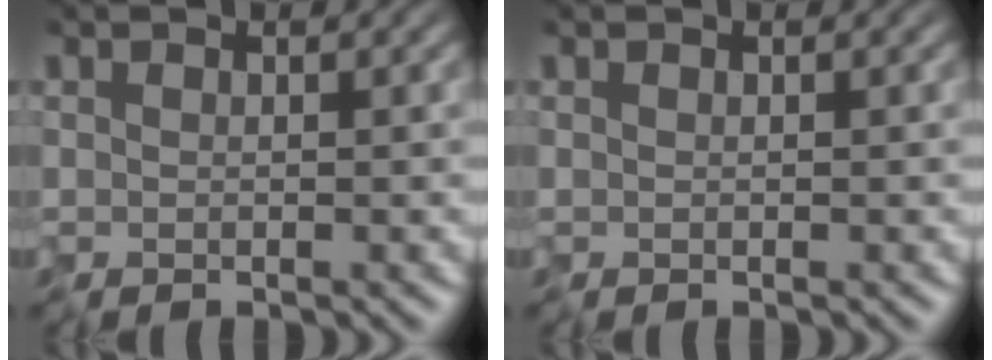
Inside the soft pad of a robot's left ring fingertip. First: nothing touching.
{"total": 0.0}